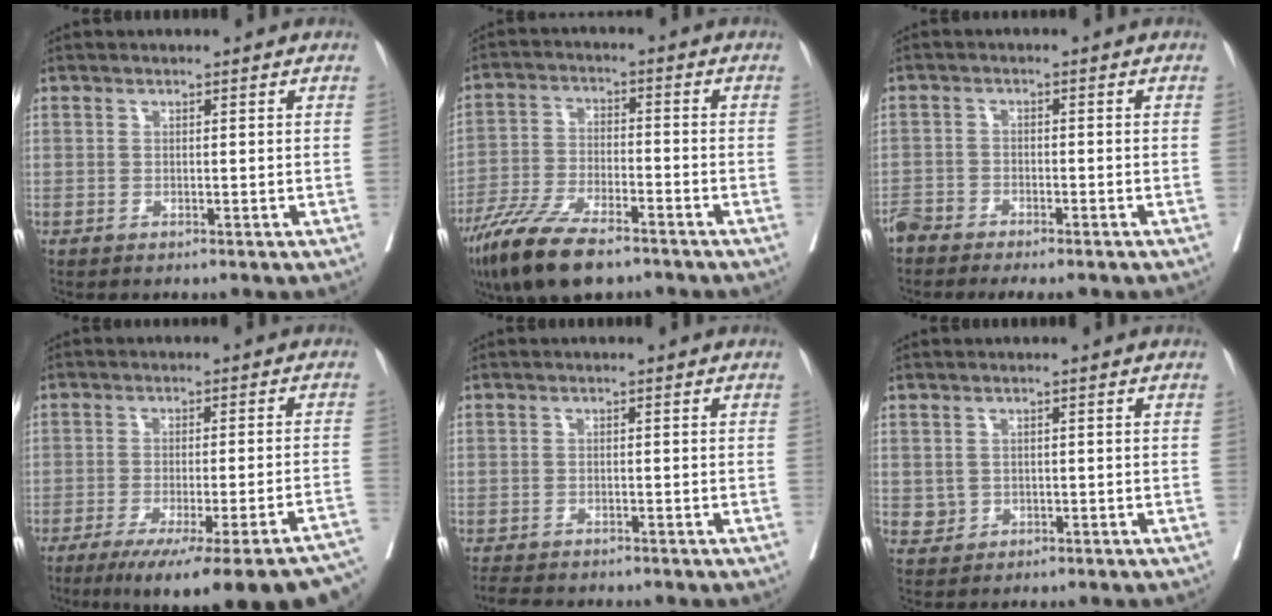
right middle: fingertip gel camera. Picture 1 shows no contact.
{"total": 12.6, "force": [-9.1, 3.4, 8.0], "torque": [-0.153, -0.027, -0.166]}
{"total": 5.7, "force": [-5.2, 0.8, 2.2], "torque": [-0.029, -0.004, -0.088]}
{"total": 23.5, "force": [-19.5, 0.9, 13.0], "torque": [-0.101, -0.032, -0.247]}
{"total": 3.4, "force": [-3.1, 1.2, 1.0], "torque": [-0.017, -0.010, -0.048]}
{"total": 1.4, "force": [0.0, 1.3, 0.3], "torque": [-0.004, 0.002, 0.003]}